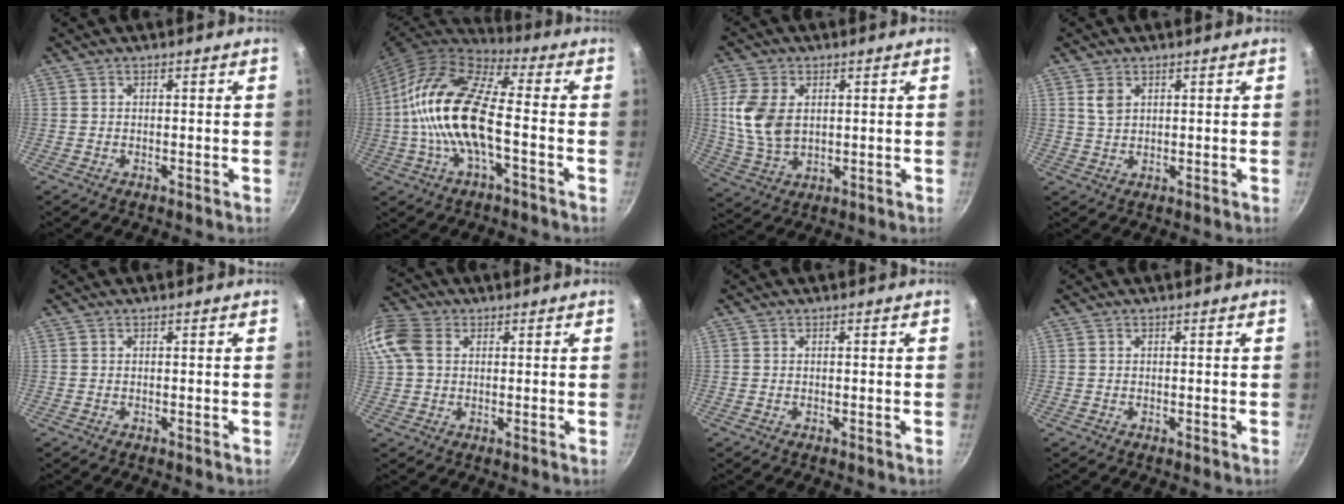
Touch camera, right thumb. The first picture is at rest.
{"total": 18.9, "force": [-1.9, 8.1, 17.0], "torque": [-0.318, 0.035, -0.050]}
{"total": 10.2, "force": [1.7, 6.7, 7.5], "torque": [-0.147, -0.012, 0.038]}
{"total": 3.2, "force": [1.4, 2.1, 1.9], "torque": [-0.032, -0.004, 0.028]}
{"total": 0.0}
{"total": 11.3, "force": [3.0, 8.3, 7.0], "torque": [-0.156, 0.024, 0.047]}
{"total": 0.0}
{"total": 0.0}